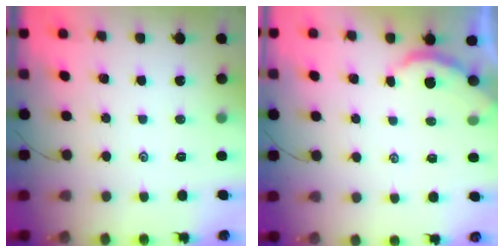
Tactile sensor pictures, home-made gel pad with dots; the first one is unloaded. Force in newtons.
{"total": 2.0, "press": 2.0, "slide": 0.2}